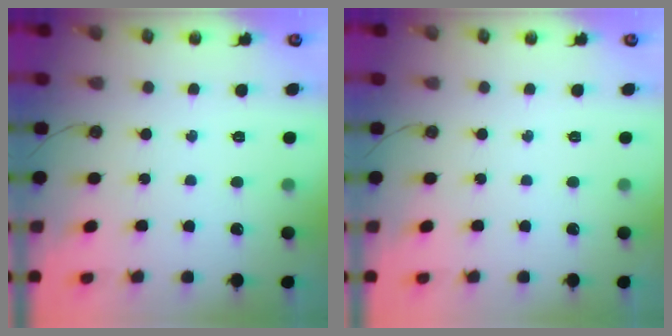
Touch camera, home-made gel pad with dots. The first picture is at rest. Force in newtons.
{"total": 0.0}